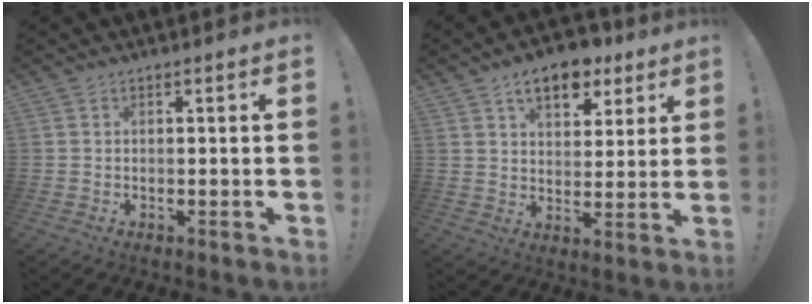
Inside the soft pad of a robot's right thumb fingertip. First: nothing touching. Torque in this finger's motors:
{"motor_torque": [-0.32, 0.63, 0.76, 0.68, 0.01]}